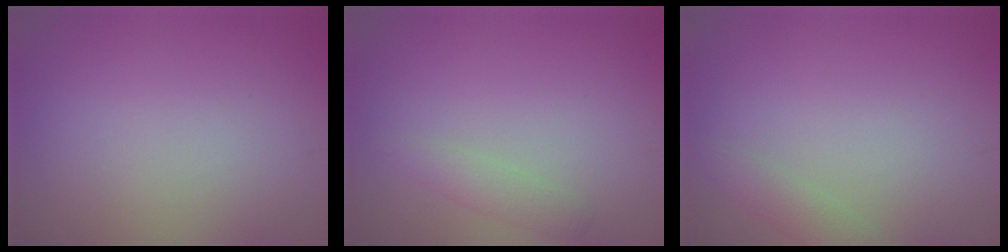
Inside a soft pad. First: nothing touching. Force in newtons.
{"total": 1.5, "press": 1.5, "slide": 0.0}
{"total": 1.6, "press": 1.6, "slide": 0.2}